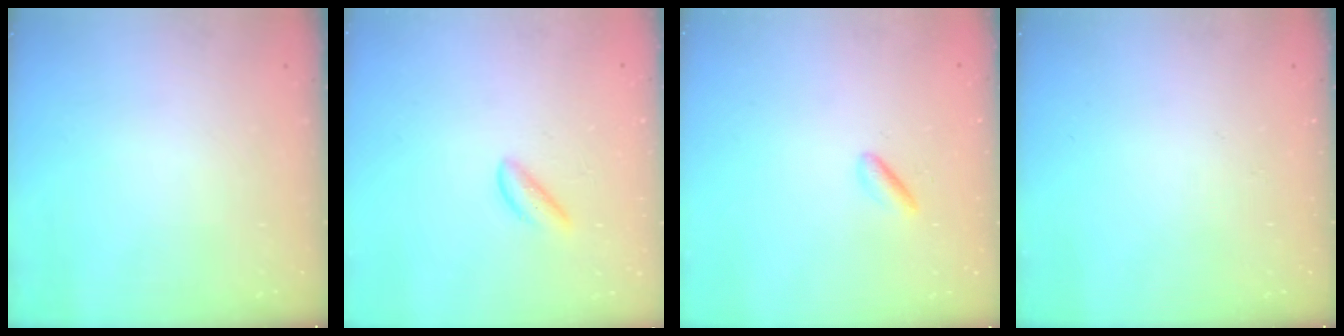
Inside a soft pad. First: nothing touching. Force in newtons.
{"total": 2.3, "press": 2.3, "slide": 0.3}
{"total": 3.0, "press": 2.7, "slide": 1.2}
{"total": 0.0}